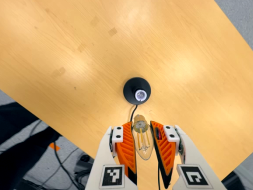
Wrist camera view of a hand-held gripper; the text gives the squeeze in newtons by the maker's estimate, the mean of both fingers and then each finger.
{"total": 20.4, "left": 22.1, "right": 18.7}